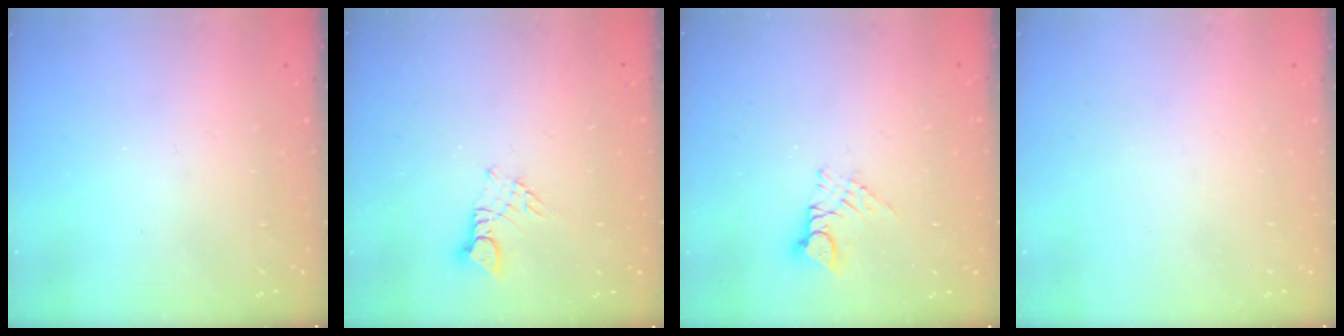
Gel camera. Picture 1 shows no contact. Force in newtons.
{"total": 3.5, "press": 3.5, "slide": 0.2}
{"total": 6.5, "press": 6.5, "slide": 0.6}
{"total": 0.0}